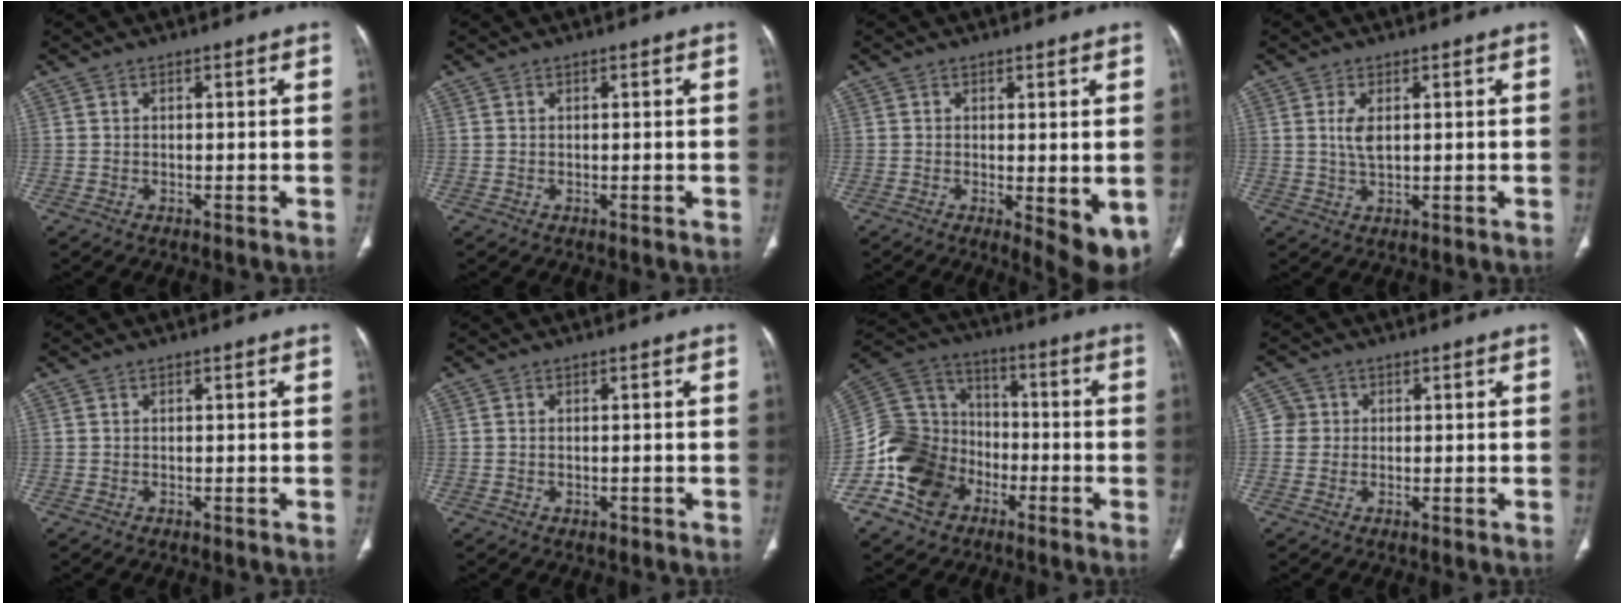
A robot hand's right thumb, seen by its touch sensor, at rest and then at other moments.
{"total": 0.0}
{"total": 7.3, "force": [-1.3, 2.5, 6.8], "torque": [-0.087, -0.021, -0.014]}
{"total": 3.6, "force": [0.9, 1.7, 3.1], "torque": [-0.065, -0.006, 0.020]}
{"total": 0.0}
{"total": 0.9, "force": [-0.3, 0.6, 0.6], "torque": [-0.012, 0.002, -0.002]}
{"total": 16.7, "force": [-7.3, 13.1, 7.3], "torque": [-0.118, 0.068, -0.135]}
{"total": 2.7, "force": [0.3, 2.7, 0.3], "torque": [0.015, 0.005, 0.000]}